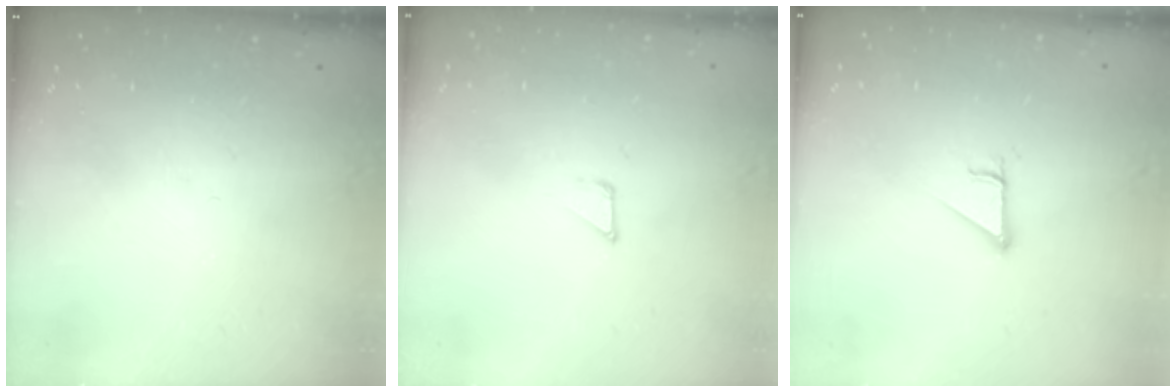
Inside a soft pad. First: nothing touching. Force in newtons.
{"total": 1.6, "press": 1.6, "slide": 0.1}
{"total": 2.8, "press": 2.8, "slide": 0.0}